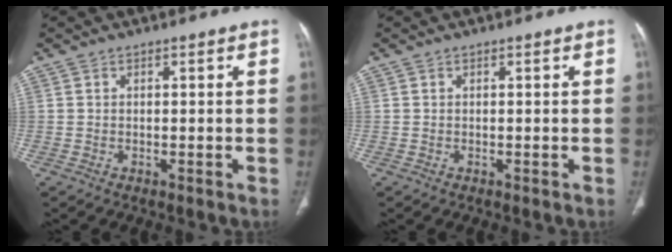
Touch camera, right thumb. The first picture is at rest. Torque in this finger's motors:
{"motor_torque": [-0.21, 0.05, 0.04, 0.15, -0.01]}